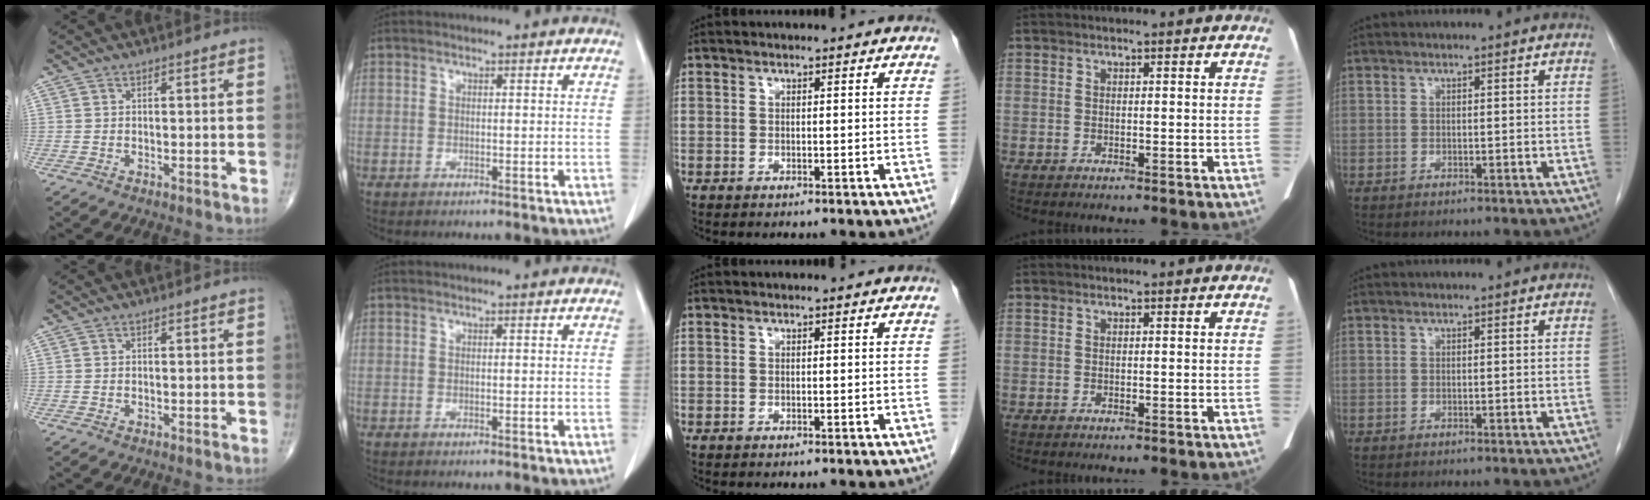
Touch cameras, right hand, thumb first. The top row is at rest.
{}